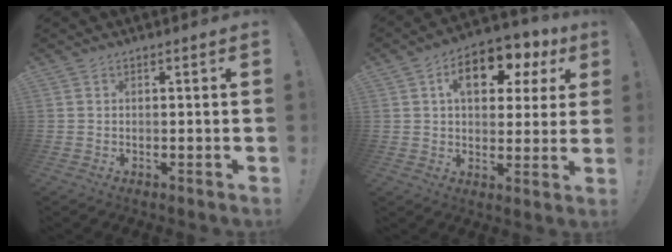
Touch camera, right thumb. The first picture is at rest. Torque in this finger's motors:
{"motor_torque": [0.60, 2.52, 1.01, 0.46, 0.06]}